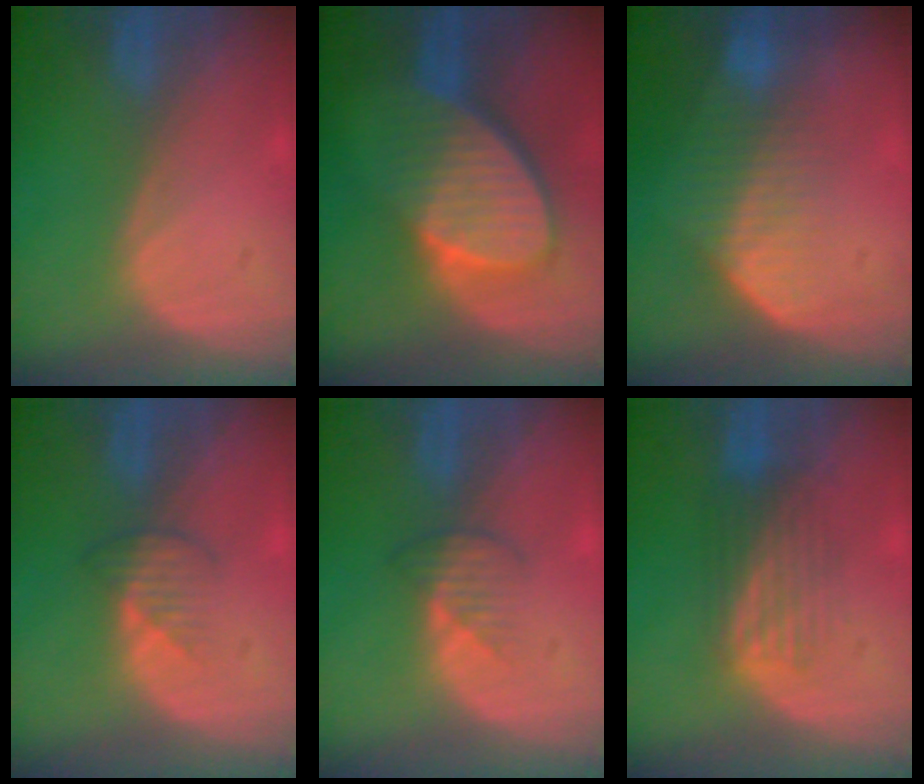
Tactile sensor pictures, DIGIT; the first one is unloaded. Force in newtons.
{"total": 9.2, "press": 8.2, "slide": 4.1}
{"total": 7.2, "press": 6.1, "slide": 3.8}
{"total": 2.5, "press": 2.5, "slide": 0.3}
{"total": 2.5, "press": 2.5, "slide": 0.3}
{"total": 4.3, "press": 4.3, "slide": 0.2}